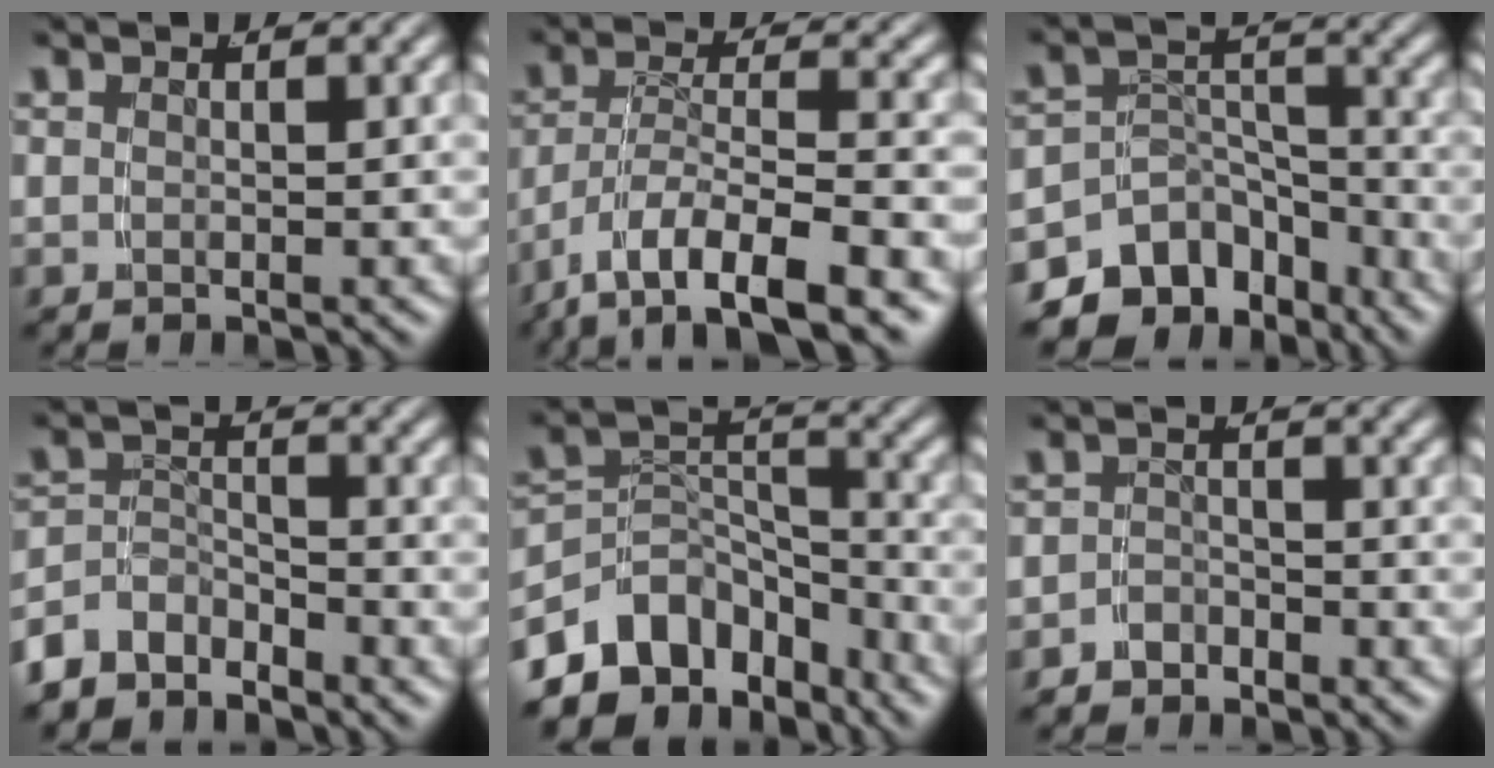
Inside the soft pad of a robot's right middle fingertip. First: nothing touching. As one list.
[{"total": 8.2, "force": [-5.2, 3.2, 5.4], "torque": [-0.101, -0.021, -0.071]}, {"total": 11.4, "force": [-7.1, 7.7, 4.6], "torque": [-0.079, -0.033, -0.111]}, {"total": 5.1, "force": [-3.9, 2.9, 1.7], "torque": [-0.033, -0.014, -0.065]}, {"total": 12.0, "force": [-6.4, 8.4, 5.7], "torque": [-0.110, -0.043, -0.096]}, {"total": 3.0, "force": [-2.6, 1.5, -0.1], "torque": [-0.003, -0.010, -0.043]}]